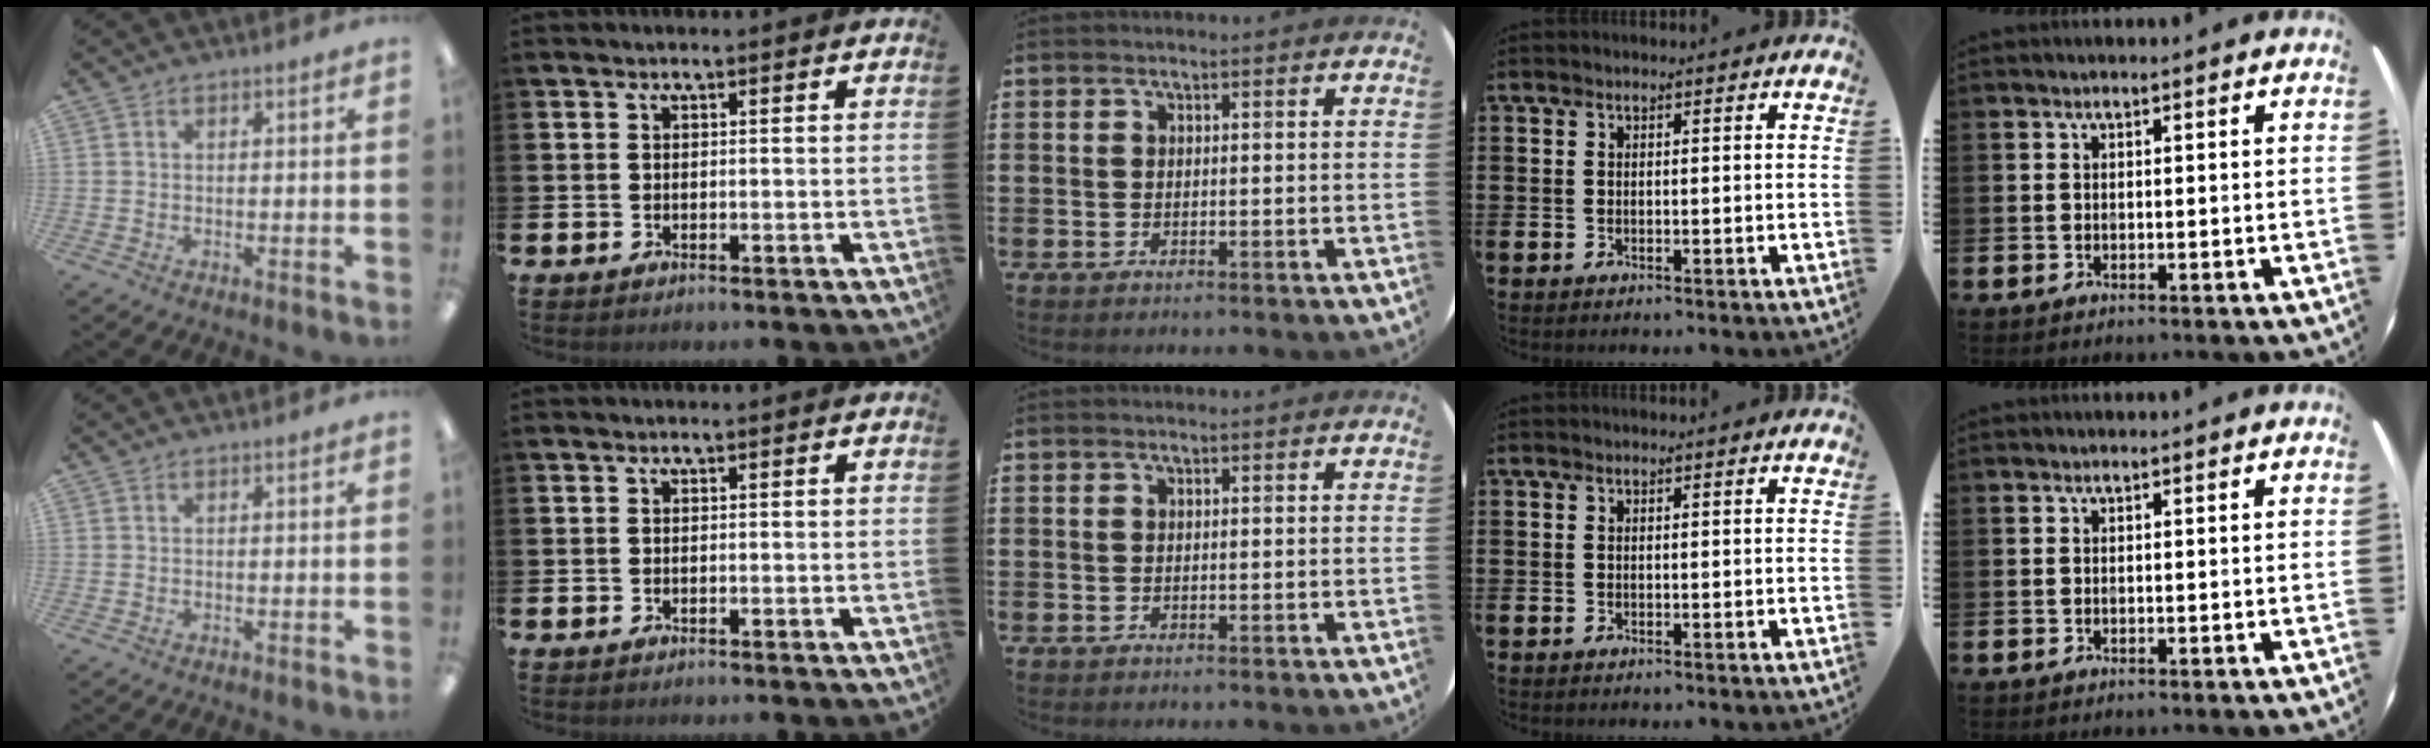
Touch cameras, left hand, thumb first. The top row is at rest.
{}